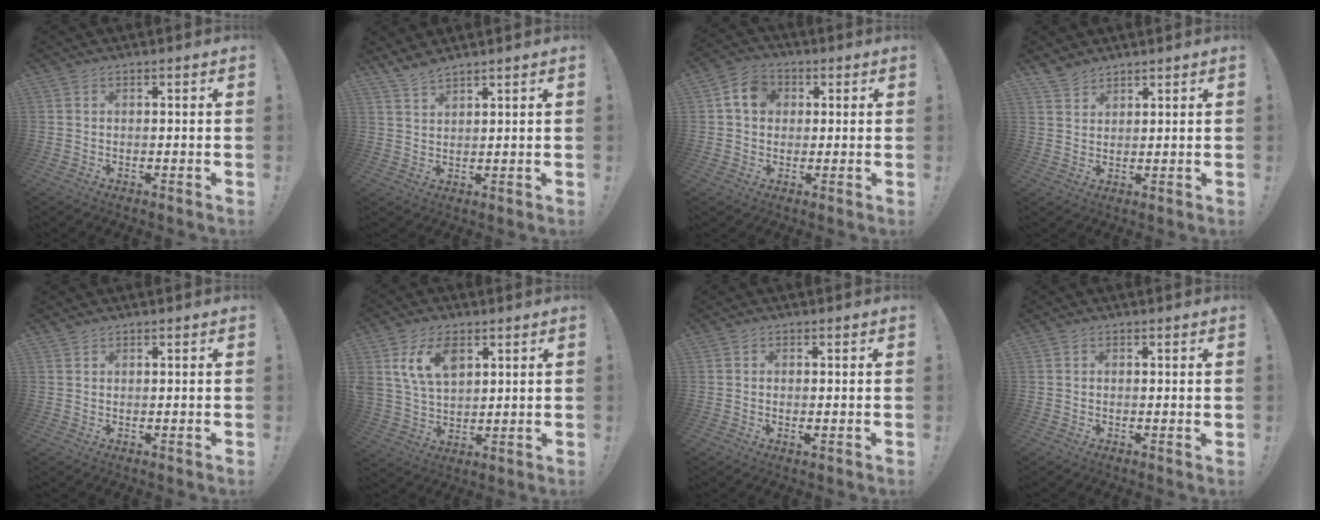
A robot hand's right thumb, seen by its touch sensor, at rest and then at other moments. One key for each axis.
{"total": 3.9, "fx": 3.7, "fy": 0.4, "fz": 1.4, "tx": -0.033, "ty": -0.021, "tz": 0.069}
{"total": 8.3, "fx": 2.1, "fy": 6.7, "fz": 4.3, "tx": -0.069, "ty": 0.012, "tz": 0.044}
{"total": 3.8, "fx": 3.4, "fy": 1.7, "fz": 0.6, "tx": -0.012, "ty": -0.022, "tz": 0.066}
{"total": 0.6, "fx": 0.6, "fy": 0.1, "fz": 0.0, "tx": 0.000, "ty": -0.001, "tz": 0.011}
{"total": 11.7, "fx": 5.5, "fy": 7.6, "fz": 7.0, "tx": -0.125, "ty": -0.014, "tz": 0.104}
{"total": 1.3, "fx": -0.2, "fy": 0.4, "fz": 1.2, "tx": -0.020, "ty": -0.001, "tz": -0.004}
{"total": 0.8, "fx": 0.2, "fy": 0.3, "fz": 0.7, "tx": -0.005, "ty": -0.003, "tz": 0.002}